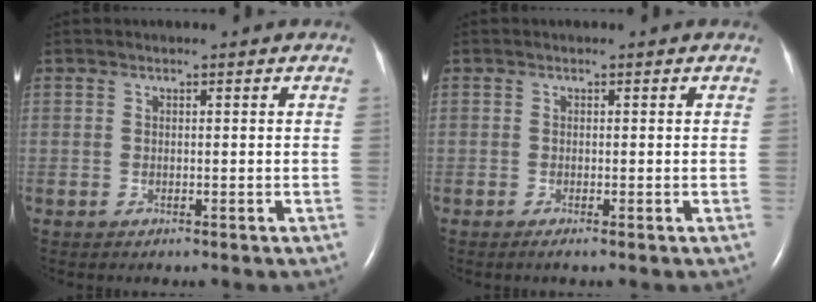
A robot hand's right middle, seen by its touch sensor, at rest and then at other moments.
{"total": 0.7, "force": [-0.4, -0.1, 0.5], "torque": [-0.011, -0.001, -0.008]}